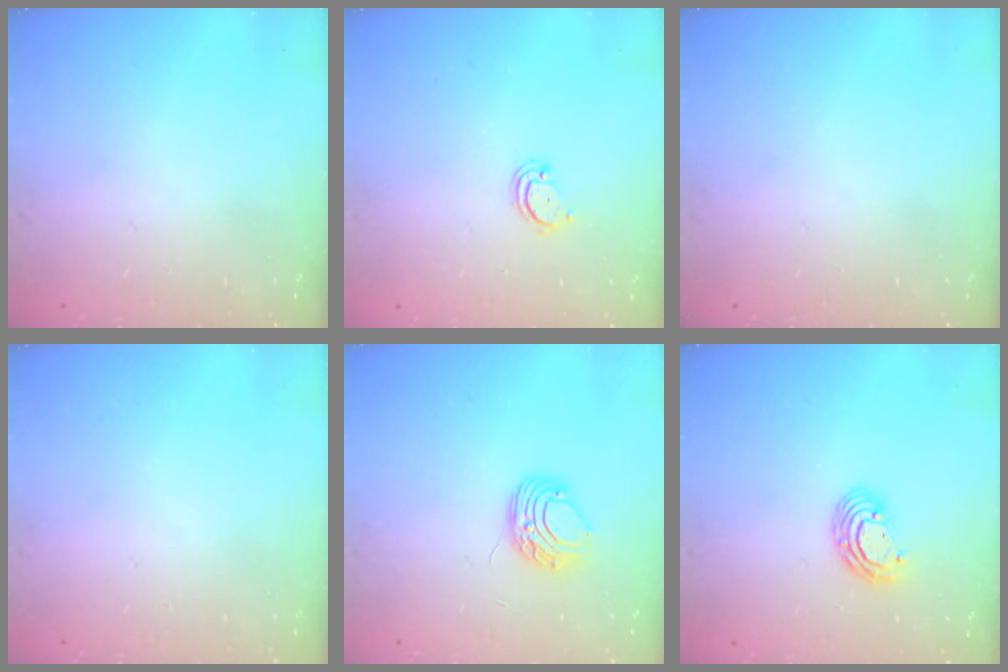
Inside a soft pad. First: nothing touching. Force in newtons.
{"total": 2.9, "press": 2.9, "slide": 0.2}
{"total": 0.0}
{"total": 0.0}
{"total": 7.5, "press": 7.4, "slide": 0.7}
{"total": 6.7, "press": 6.6, "slide": 0.7}